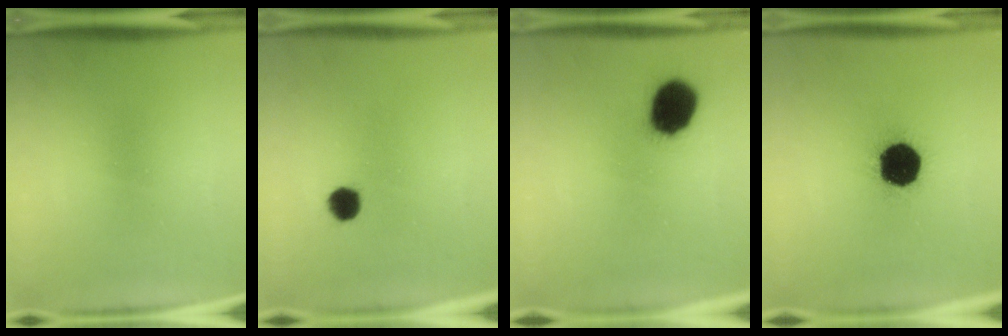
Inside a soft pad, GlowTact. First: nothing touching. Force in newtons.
{"total": 4.0}
{"total": 13.4}
{"total": 18.2}